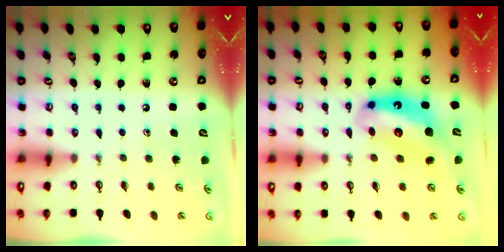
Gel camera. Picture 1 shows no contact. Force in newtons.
{"total": 12.7, "press": 12.6, "slide": 1.3}